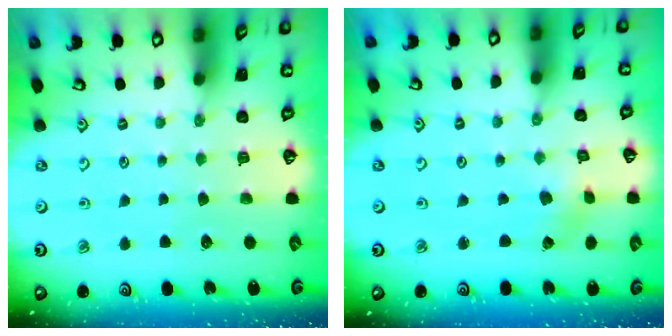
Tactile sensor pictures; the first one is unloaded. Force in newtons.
{"total": 1.1, "press": 1.1, "slide": 0.1}